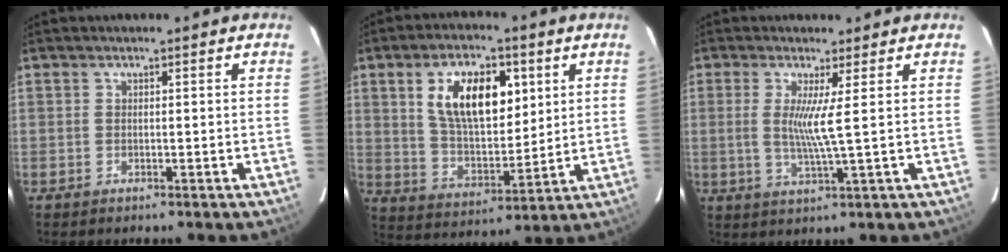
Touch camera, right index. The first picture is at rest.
{"total": 14.8, "force": [5.4, 7.5, 11.6], "torque": [-0.203, 0.013, 0.103]}
{"total": 5.0, "force": [0.9, -1.0, 4.9], "torque": [-0.090, -0.011, 0.013]}